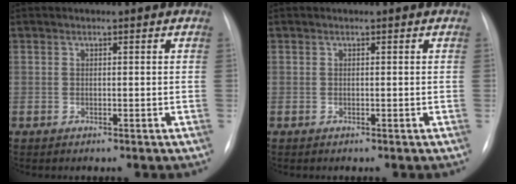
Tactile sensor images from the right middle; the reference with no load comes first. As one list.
[{"total": 0.0}]